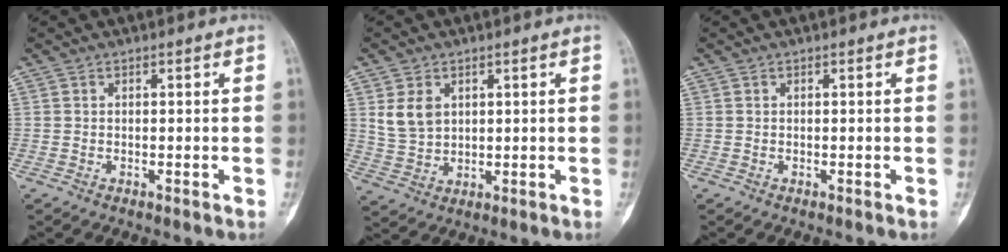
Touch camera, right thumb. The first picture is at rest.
{"total": 5.8, "force": [2.1, 4.1, 3.5], "torque": [-0.056, -0.009, 0.052]}
{"total": 0.0}